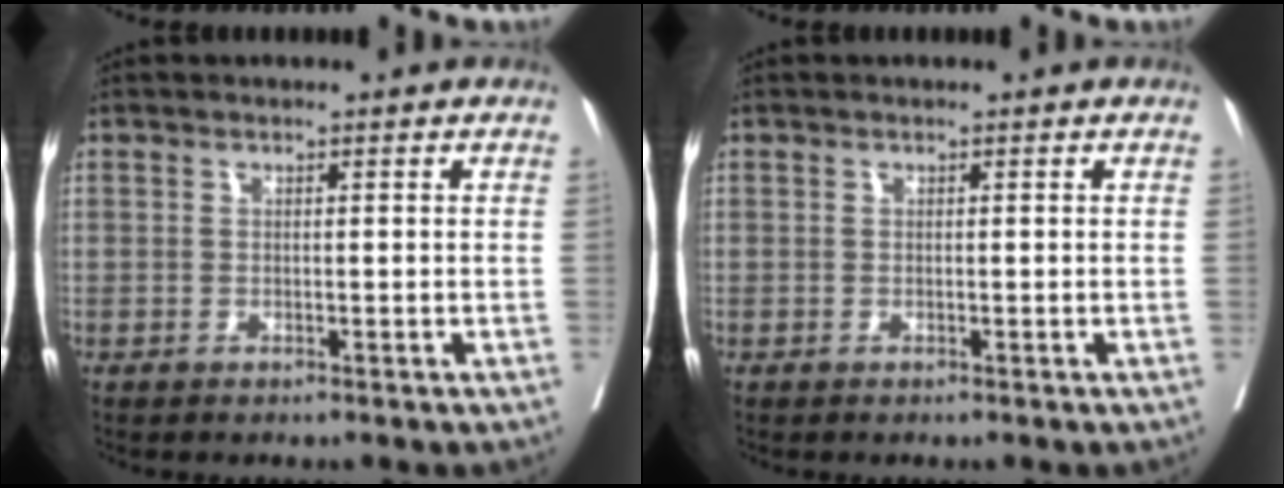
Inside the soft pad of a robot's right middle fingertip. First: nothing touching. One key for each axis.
{"total": 0.0}